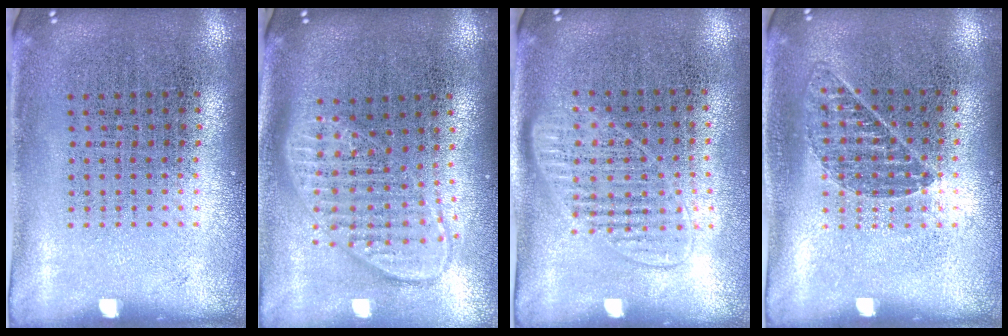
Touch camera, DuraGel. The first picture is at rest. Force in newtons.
{"total": 1.9, "press": 1.5, "slide": 1.1}
{"total": 1.4, "press": 1.3, "slide": 0.6}
{"total": 0.8, "press": 0.8, "slide": 0.1}